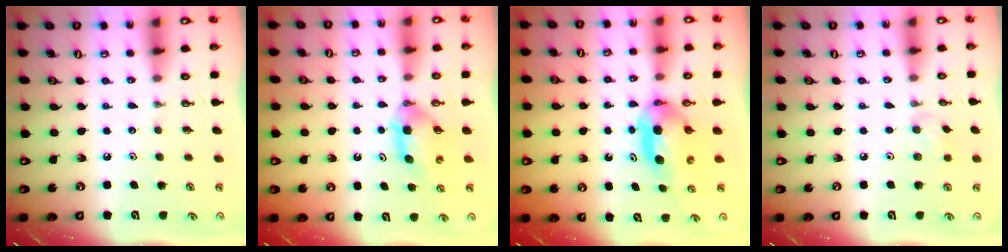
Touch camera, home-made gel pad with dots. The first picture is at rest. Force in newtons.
{"total": 4.7, "press": 4.5, "slide": 1.1}
{"total": 6.7, "press": 5.5, "slide": 3.8}
{"total": 5.6, "press": 5.5, "slide": 1.0}